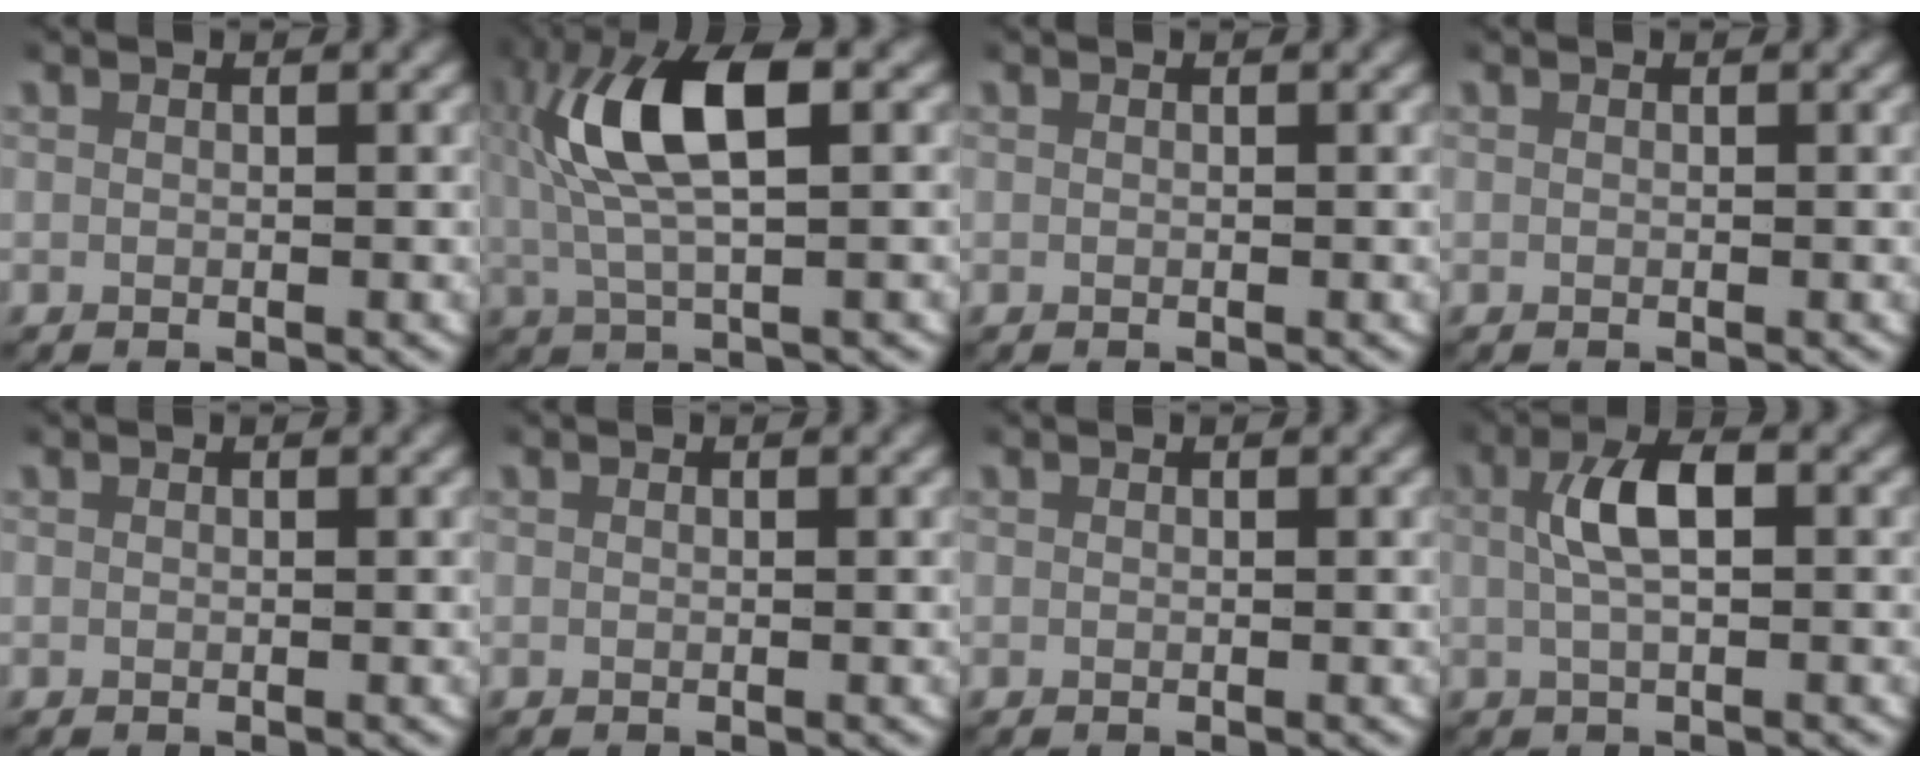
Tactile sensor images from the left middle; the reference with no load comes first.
{"total": 8.7, "force": [1.6, 3.2, 7.9], "torque": [-0.166, 0.014, 0.024]}
{"total": 0.0}
{"total": 0.0}
{"total": 0.0}
{"total": 0.0}
{"total": 0.0}
{"total": 3.6, "force": [0.3, 1.2, 3.4], "torque": [-0.065, 0.012, 0.000]}